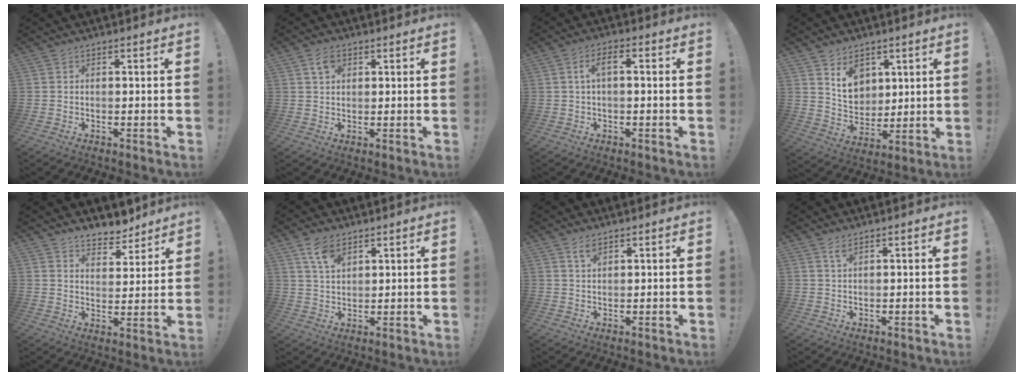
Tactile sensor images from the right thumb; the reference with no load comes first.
{"total": 3.6, "force": [1.6, 2.2, 2.3], "torque": [-0.040, 0.002, 0.029]}
{"total": 4.6, "force": [0.3, 1.7, 4.2], "torque": [-0.090, 0.009, 0.003]}
{"total": 10.6, "force": [5.8, 7.9, 3.9], "torque": [-0.052, -0.034, 0.113]}
{"total": 6.8, "force": [6.0, 2.9, 1.3], "torque": [-0.009, -0.057, 0.109]}
{"total": 7.4, "force": [4.7, 4.2, 3.8], "torque": [-0.064, -0.019, 0.088]}
{"total": 2.9, "force": [1.9, 1.0, 1.9], "torque": [-0.032, -0.007, 0.032]}
{"total": 1.8, "force": [1.0, 0.2, 1.4], "torque": [-0.029, 0.000, 0.018]}